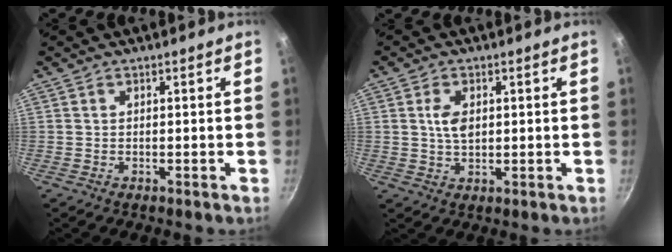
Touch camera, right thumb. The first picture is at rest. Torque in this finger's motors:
{"motor_torque": [0.84, 0.79, 0.49, 0.25, 0.01]}